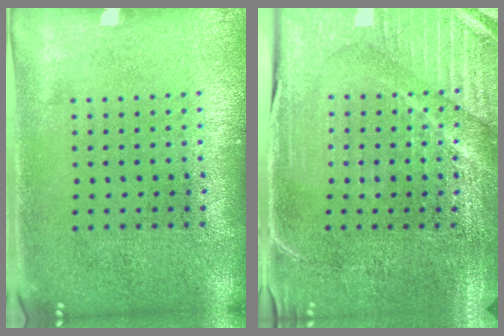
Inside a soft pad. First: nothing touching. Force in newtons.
{"total": 3.8, "press": 3.8, "slide": 0.7}